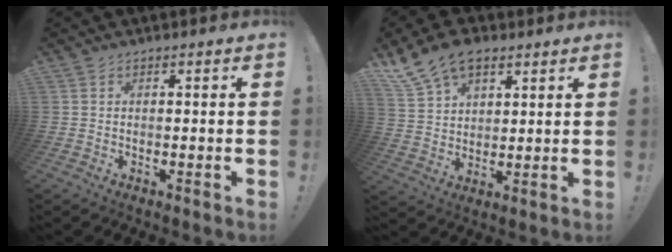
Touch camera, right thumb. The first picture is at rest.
{"total": 12.0, "force": [8.0, 6.9, 5.7], "torque": [-0.114, -0.035, 0.157]}